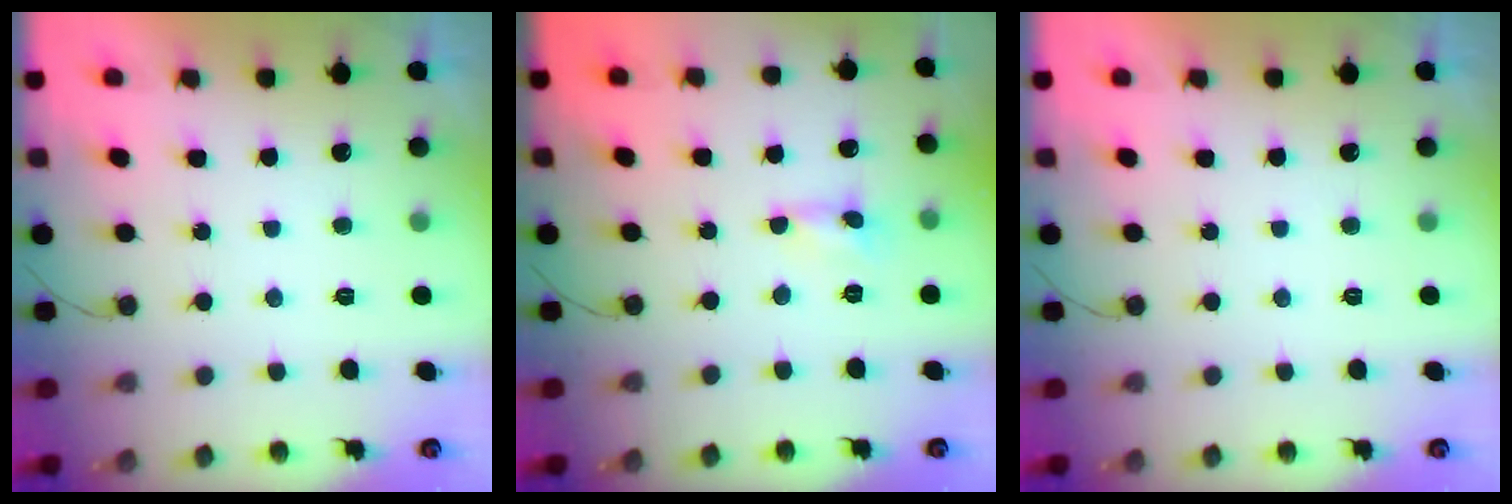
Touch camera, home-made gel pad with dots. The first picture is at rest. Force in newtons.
{"total": 0.0}
{"total": 0.0}